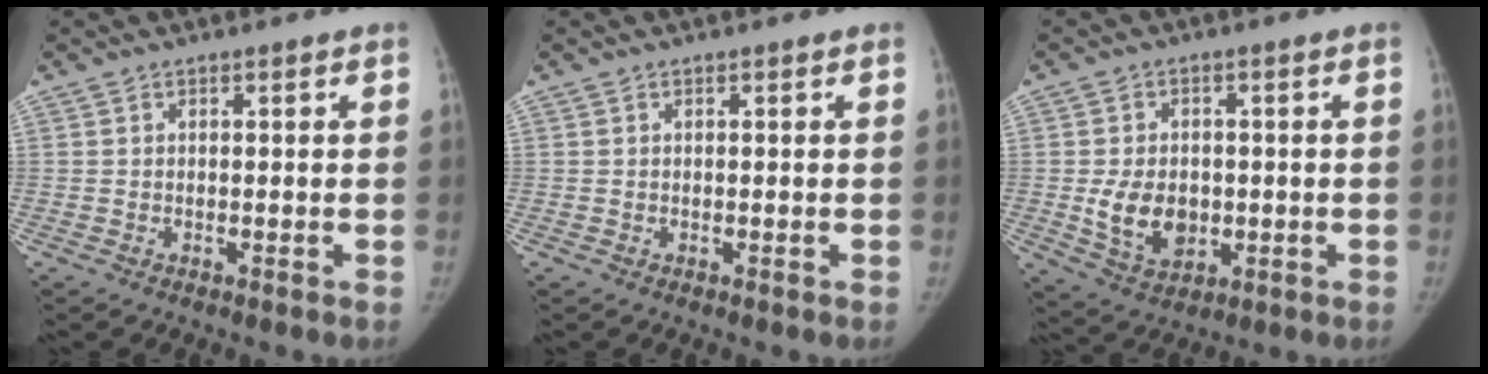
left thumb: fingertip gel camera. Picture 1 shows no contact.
{"total": 0.0}
{"total": 8.8, "force": [-0.9, 6.4, 6.0], "torque": [-0.084, -0.007, -0.001]}